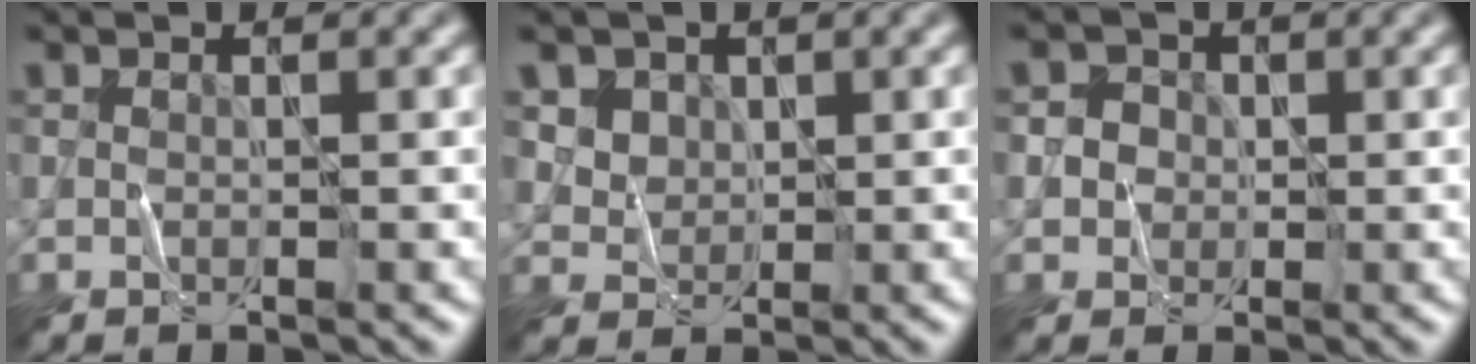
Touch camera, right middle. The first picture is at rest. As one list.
[{"total": 4.5, "force": [2.4, 3.3, 1.8], "torque": [-0.052, -0.001, 0.050]}, {"total": 3.0, "force": [0.7, 2.8, 1.0], "torque": [0.000, 0.009, 0.004]}]